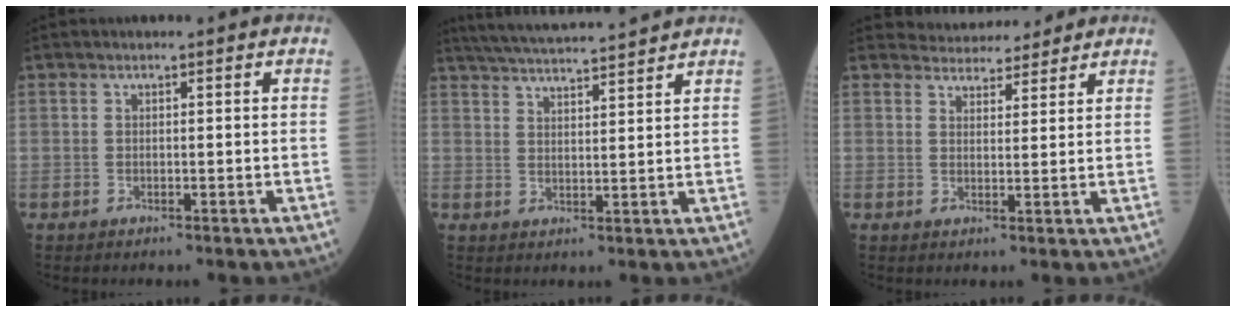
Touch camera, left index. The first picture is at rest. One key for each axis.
{"total": 12.8, "fx": 11.9, "fy": -0.4, "fz": 4.6, "tx": -0.087, "ty": 0.017, "tz": 0.177}
{"total": 5.7, "fx": 5.4, "fy": 1.6, "fz": 0.5, "tx": -0.007, "ty": 0.014, "tz": 0.076}